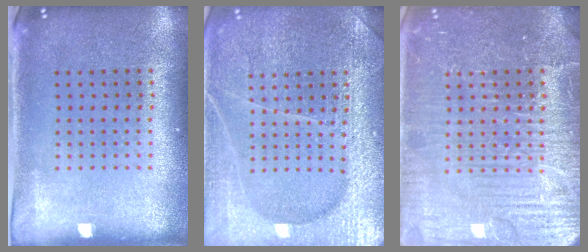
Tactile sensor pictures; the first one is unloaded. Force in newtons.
{"total": 6.6, "press": 6.5, "slide": 0.9}
{"total": 7.3, "press": 7.2, "slide": 1.0}